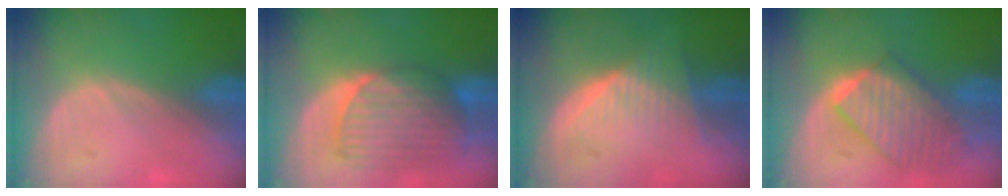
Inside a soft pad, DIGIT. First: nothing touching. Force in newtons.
{"total": 10.0, "press": 8.6, "slide": 5.0}
{"total": 6.4, "press": 6.2, "slide": 1.6}
{"total": 9.8, "press": 8.6, "slide": 4.8}